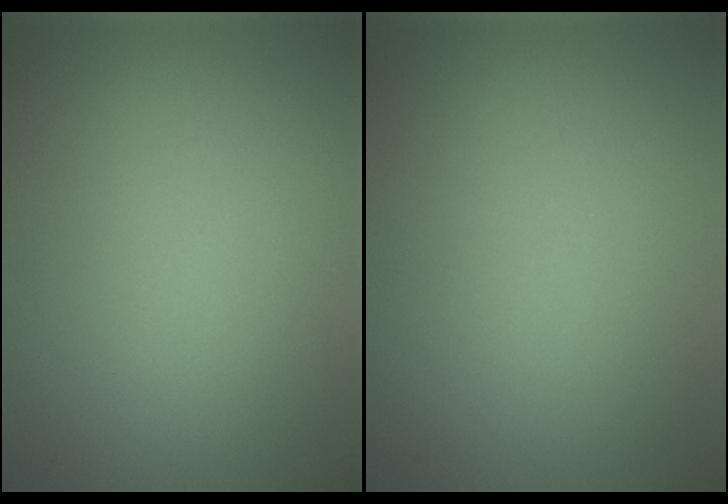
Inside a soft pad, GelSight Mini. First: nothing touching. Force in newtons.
{"total": 0.0}